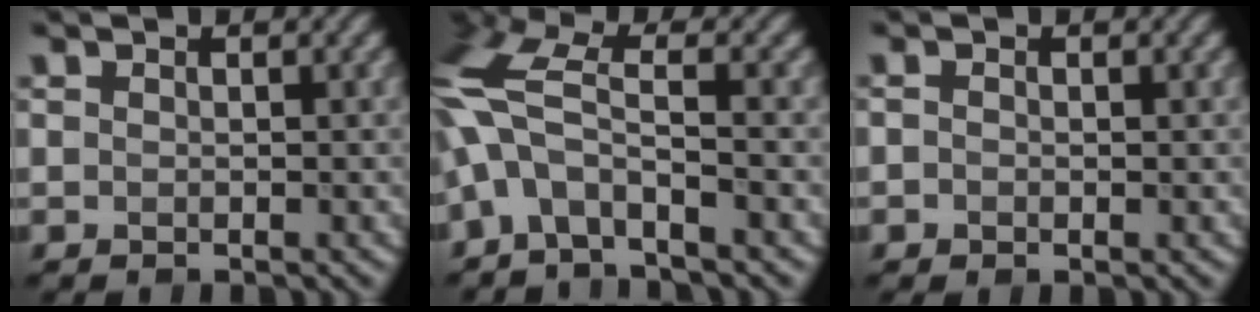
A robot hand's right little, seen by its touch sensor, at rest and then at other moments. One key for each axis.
{"total": 6.3, "fx": -2.0, "fy": 2.6, "fz": 5.4, "tx": -0.122, "ty": 0.013, "tz": -0.059}
{"total": 1.0, "fx": -0.2, "fy": 0.6, "fz": 0.8, "tx": -0.015, "ty": -0.001, "tz": -0.006}